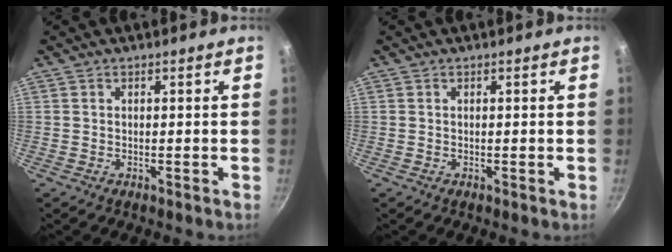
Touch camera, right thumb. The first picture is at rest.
{"total": 0.0}